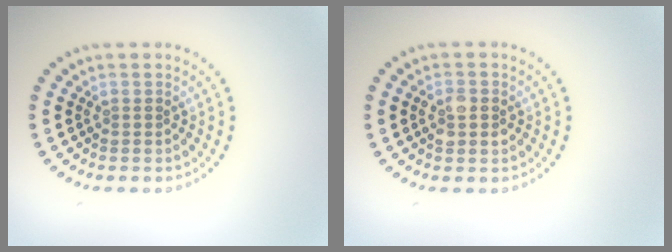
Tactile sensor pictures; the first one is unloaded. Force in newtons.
{"total": 2.4, "press": 2.4, "slide": 0.1}